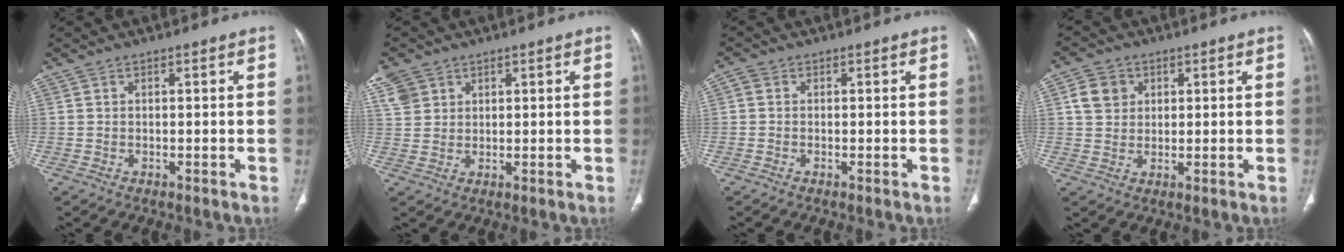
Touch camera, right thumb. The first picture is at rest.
{"total": 8.2, "force": [4.3, 6.3, 2.9], "torque": [-0.067, 0.006, 0.096]}
{"total": 1.2, "force": [-0.1, 1.1, 0.6], "torque": [-0.013, 0.001, -0.009]}
{"total": 5.5, "force": [1.7, 4.7, 2.2], "torque": [-0.021, 0.001, 0.031]}